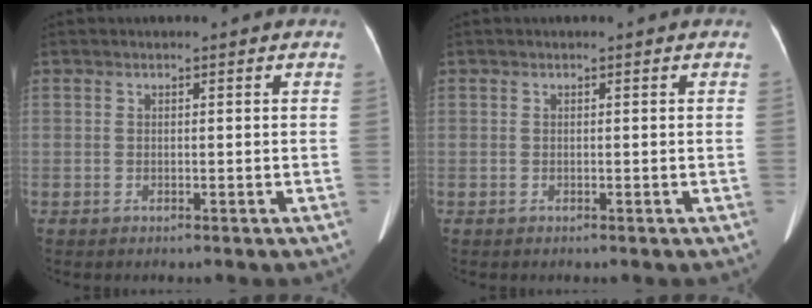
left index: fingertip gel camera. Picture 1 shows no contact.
{"total": 0.0}